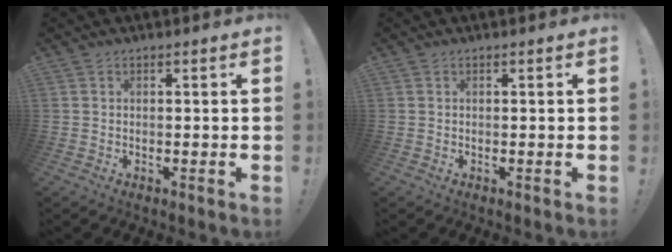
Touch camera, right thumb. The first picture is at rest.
{"total": 0.0}